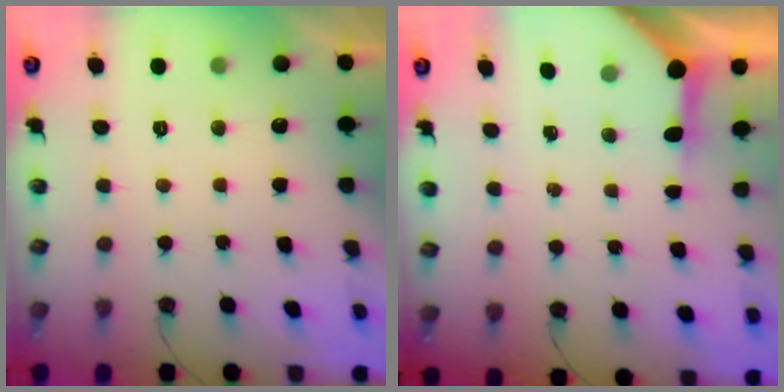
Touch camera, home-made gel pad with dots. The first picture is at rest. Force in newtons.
{"total": 6.4, "press": 6.4, "slide": 0.6}